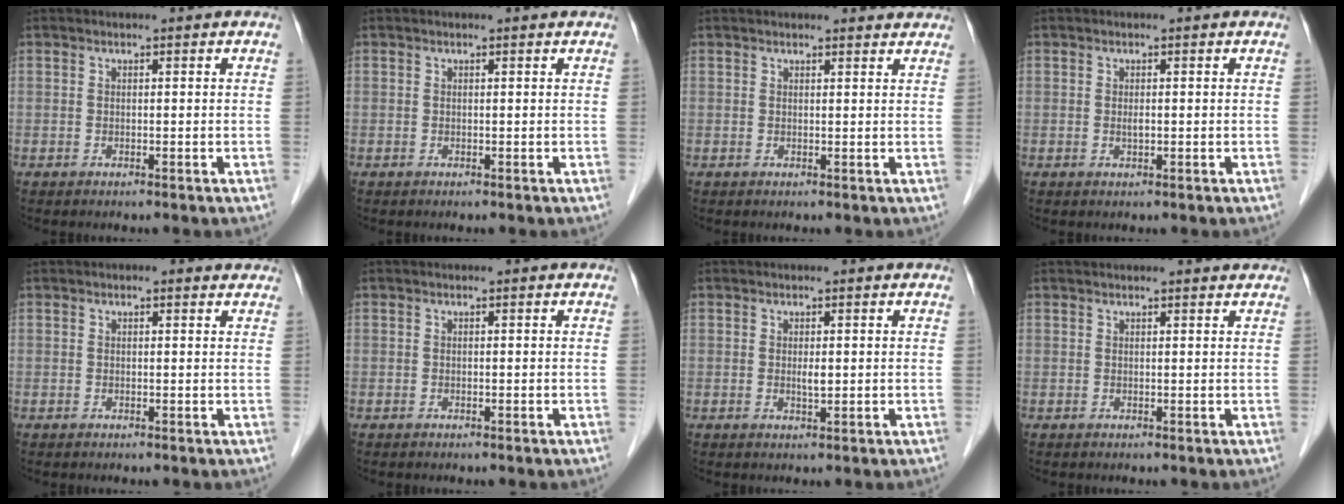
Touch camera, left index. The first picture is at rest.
{"total": 0.0}
{"total": 4.4, "force": [4.1, 1.3, 0.6], "torque": [0.002, 0.023, 0.040]}
{"total": 0.8, "force": [-0.1, 0.2, 0.8], "torque": [-0.014, -0.001, 0.000]}
{"total": 1.5, "force": [0.9, 1.1, 0.2], "torque": [0.001, 0.015, 0.007]}
{"total": 0.0}
{"total": 1.3, "force": [0.1, 0.4, 1.3], "torque": [-0.024, -0.001, 0.004]}
{"total": 4.9, "force": [4.7, 0.7, 1.2], "torque": [-0.012, 0.028, 0.048]}